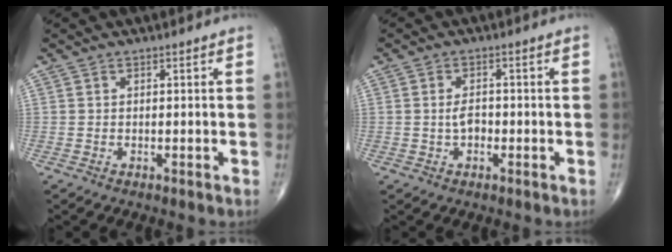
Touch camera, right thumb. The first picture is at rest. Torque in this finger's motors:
{"motor_torque": [0.17, -0.14, -0.37, -0.37, 0.02]}